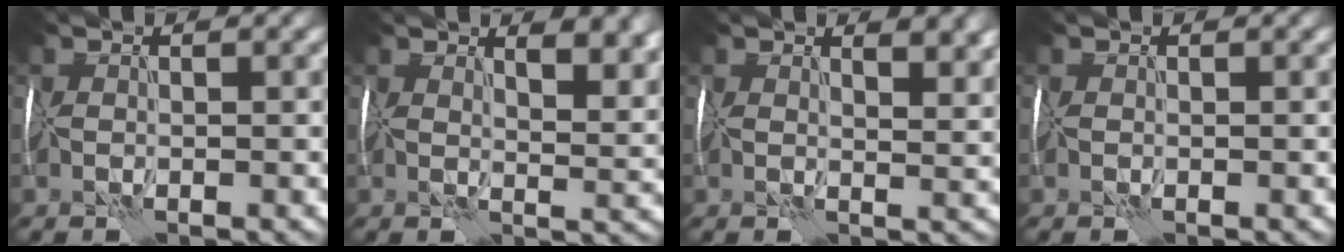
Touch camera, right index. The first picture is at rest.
{"total": 6.9, "force": [3.9, 2.9, 4.9], "torque": [-0.039, 0.009, 0.049]}
{"total": 5.2, "force": [3.0, 2.2, 3.6], "torque": [-0.031, 0.005, 0.042]}
{"total": 0.0}